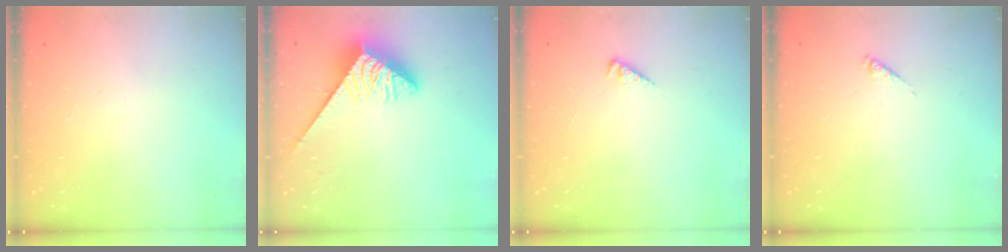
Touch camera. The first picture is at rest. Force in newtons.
{"total": 3.8, "press": 3.8, "slide": 0.4}
{"total": 1.9, "press": 1.9, "slide": 0.3}
{"total": 0.0}